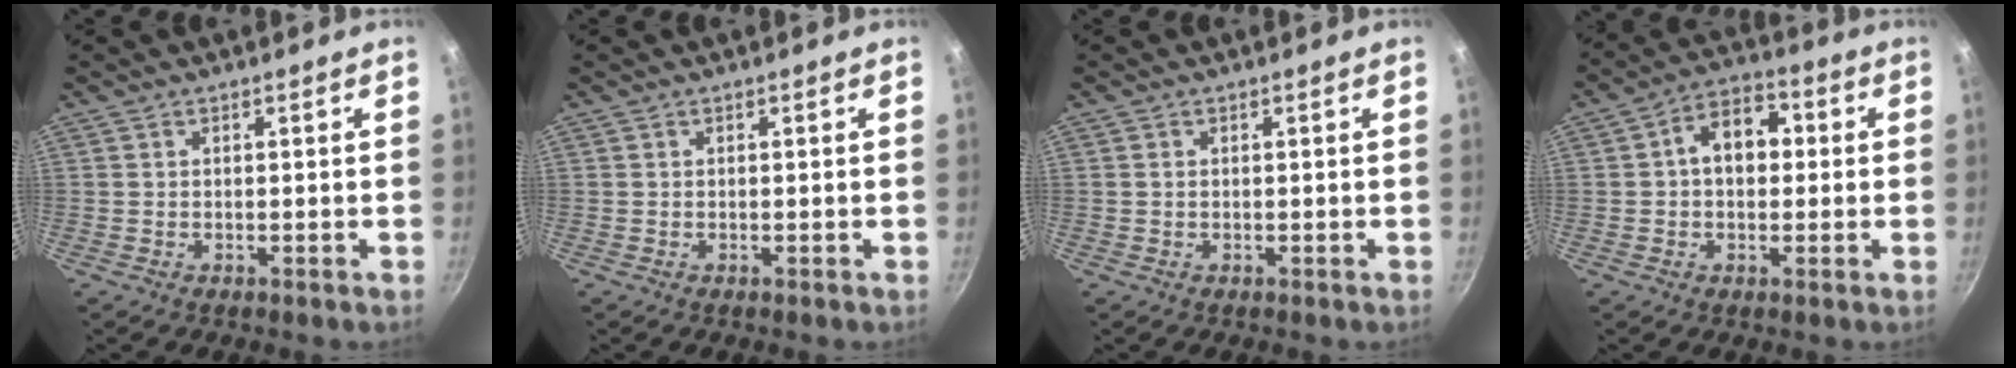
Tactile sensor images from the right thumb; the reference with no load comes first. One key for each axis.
{"total": 0.0}
{"total": 0.5, "fx": 0.1, "fy": 0.4, "fz": 0.3, "tx": -0.006, "ty": 0.002, "tz": 0.001}
{"total": 9.2, "fx": 0.9, "fy": 6.4, "fz": 6.5, "tx": -0.062, "ty": 0.024, "tz": 0.002}